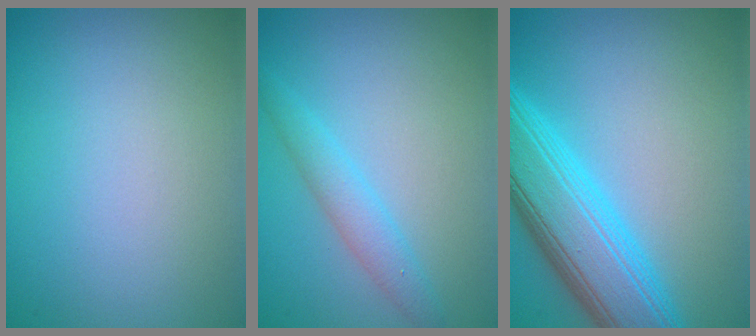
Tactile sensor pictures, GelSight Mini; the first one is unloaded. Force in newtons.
{"total": 2.2, "press": 2.2, "slide": 0.3}
{"total": 8.8, "press": 8.8, "slide": 0.3}